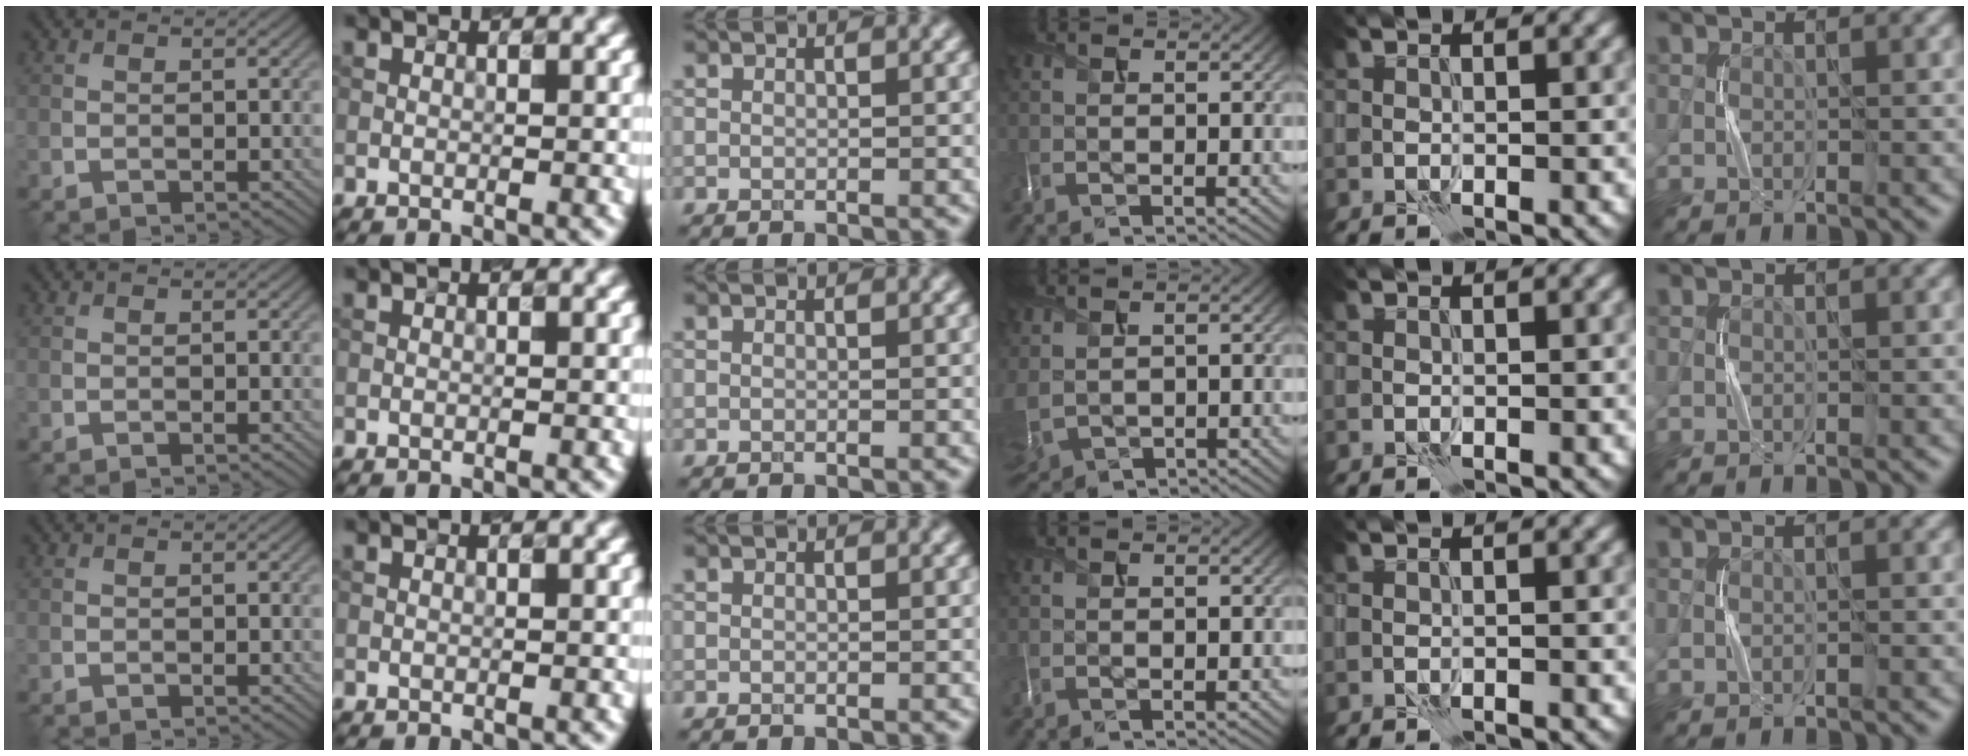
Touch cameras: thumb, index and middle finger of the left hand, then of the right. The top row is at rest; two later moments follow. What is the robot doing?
{"motion": "press", "object": "grip strengthener"}